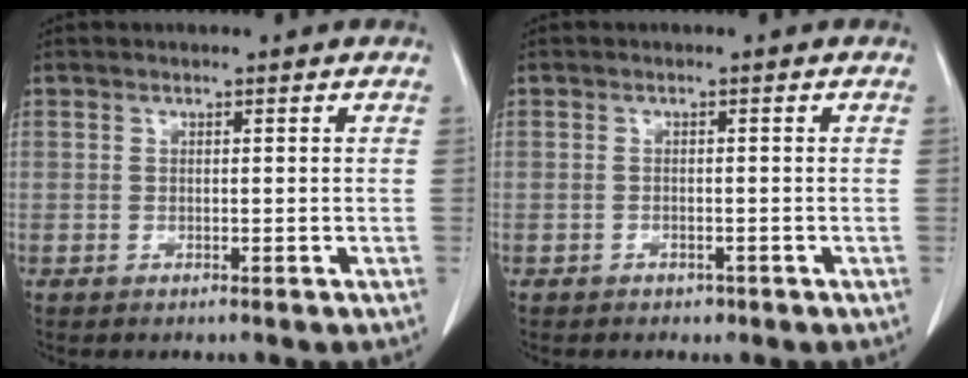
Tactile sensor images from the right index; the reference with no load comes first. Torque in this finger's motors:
{"motor_torque": [0.12, -0.10, 0.02, 0.01]}